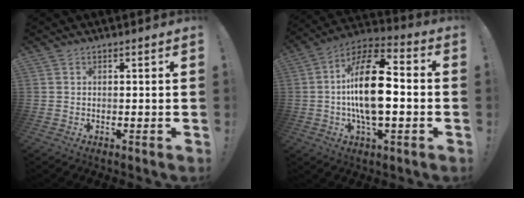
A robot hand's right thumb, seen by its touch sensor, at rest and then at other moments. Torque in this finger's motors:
{"motor_torque": [2.15, 2.86, 2.03, -0.35, 0.62]}